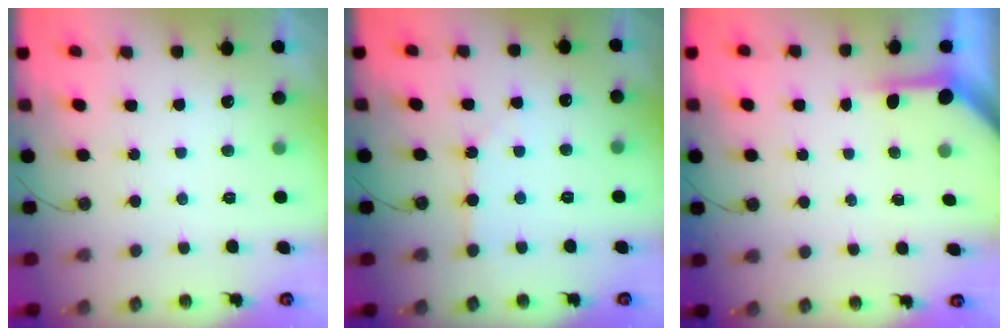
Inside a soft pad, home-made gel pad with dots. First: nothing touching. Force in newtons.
{"total": 2.1, "press": 2.1, "slide": 0.4}
{"total": 3.8, "press": 3.8, "slide": 0.4}